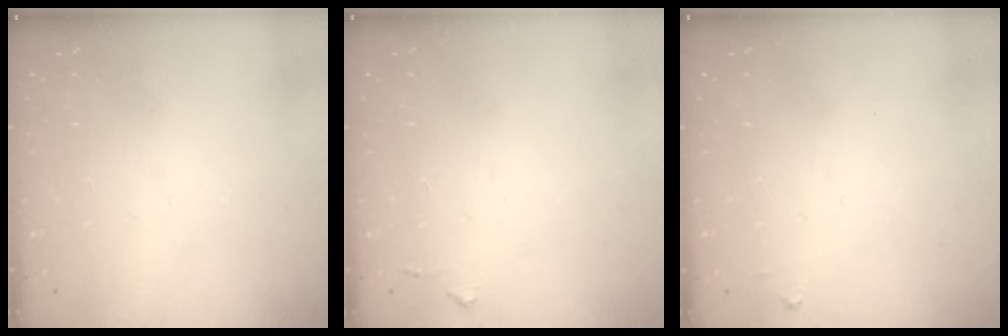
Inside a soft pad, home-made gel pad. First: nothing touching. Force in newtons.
{"total": 4.3, "press": 4.2, "slide": 0.7}
{"total": 3.9, "press": 3.9, "slide": 0.6}